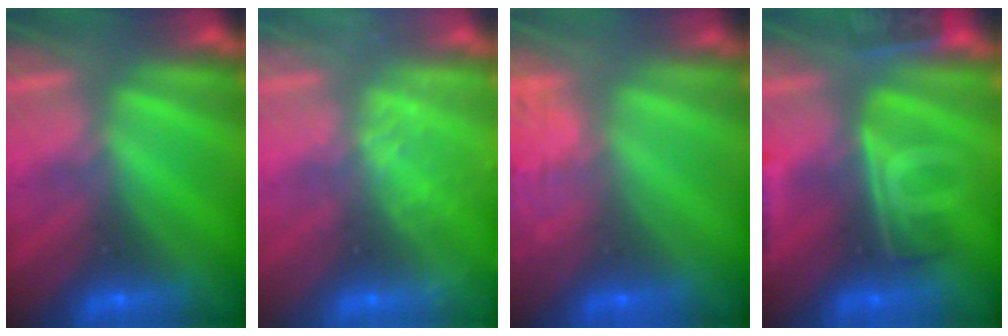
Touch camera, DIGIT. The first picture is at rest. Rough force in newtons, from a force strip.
{"total": 2.4}
{"total": 7.0}
{"total": 5.8}